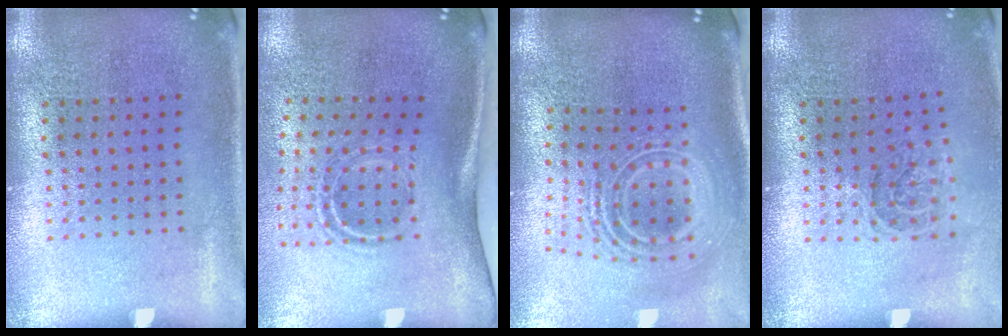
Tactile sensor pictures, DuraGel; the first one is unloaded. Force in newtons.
{"total": 2.0, "press": 1.2, "slide": 1.6}
{"total": 2.6, "press": 1.8, "slide": 1.9}
{"total": 1.4, "press": 1.1, "slide": 0.8}